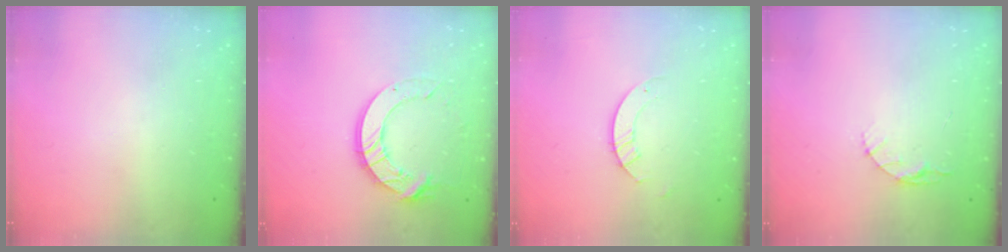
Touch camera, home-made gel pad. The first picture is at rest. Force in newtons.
{"total": 11.6, "press": 11.6, "slide": 1.2}
{"total": 3.2, "press": 3.2, "slide": 0.2}
{"total": 3.3, "press": 3.3, "slide": 0.4}